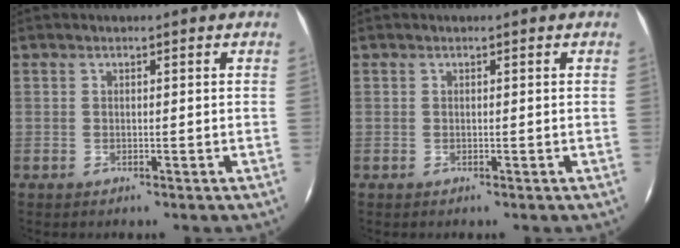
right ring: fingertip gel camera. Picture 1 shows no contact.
{"total": 0.0}